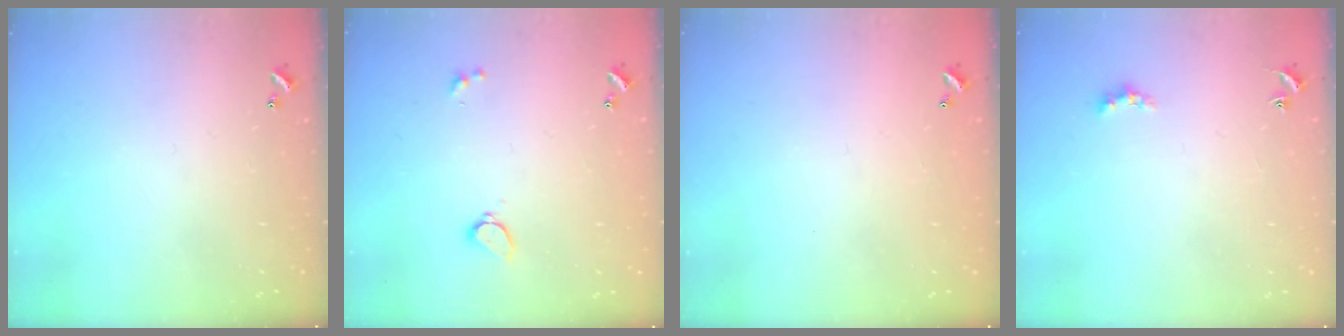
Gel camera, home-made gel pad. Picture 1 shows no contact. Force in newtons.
{"total": 1.7, "press": 1.7, "slide": 0.5}
{"total": 2.9, "press": 2.9, "slide": 0.1}
{"total": 2.2, "press": 2.1, "slide": 0.5}